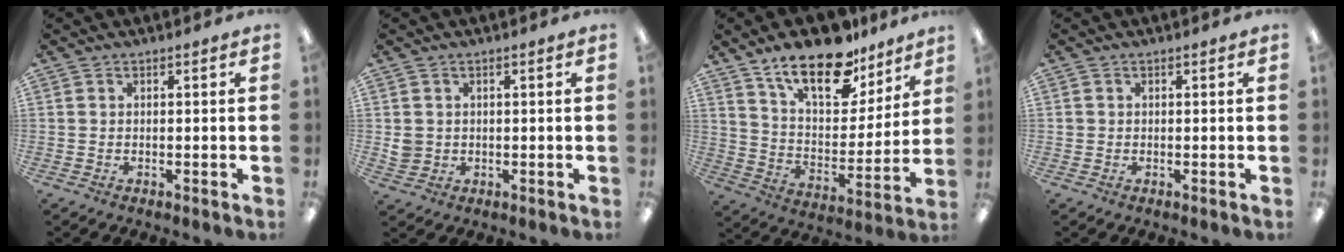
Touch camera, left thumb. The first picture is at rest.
{"total": 2.9, "force": [0.6, 2.7, 0.6], "torque": [-0.006, 0.001, 0.011]}
{"total": 20.2, "force": [14.5, 8.6, 11.1], "torque": [-0.181, -0.086, 0.251]}
{"total": 0.6, "force": [0.1, 0.6, 0.0], "torque": [0.000, 0.004, 0.001]}